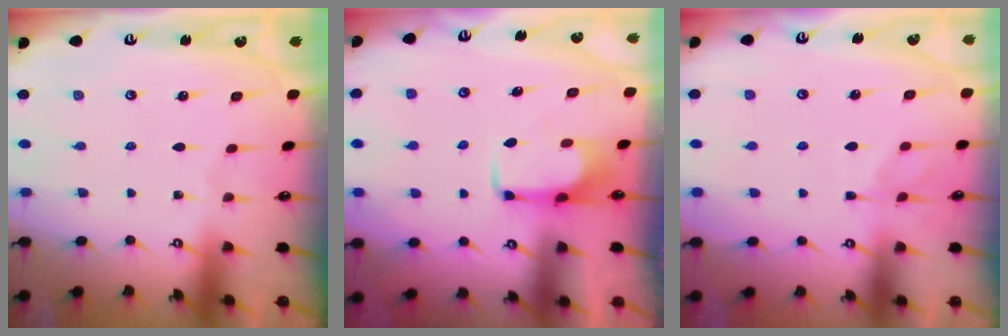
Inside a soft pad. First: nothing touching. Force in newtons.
{"total": 2.2, "press": 2.1, "slide": 0.4}
{"total": 1.2, "press": 0.5, "slide": 1.1}